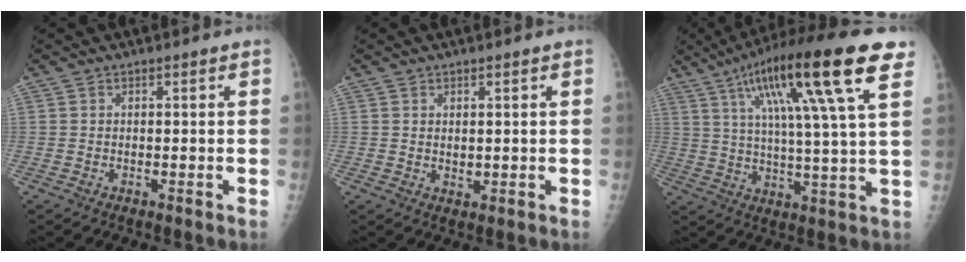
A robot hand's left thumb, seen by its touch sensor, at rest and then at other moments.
{"total": 1.7, "force": [0.5, 1.1, 1.3], "torque": [-0.017, -0.007, 0.012]}
{"total": 21.6, "force": [10.5, 2.9, 18.7], "torque": [-0.304, -0.007, 0.165]}